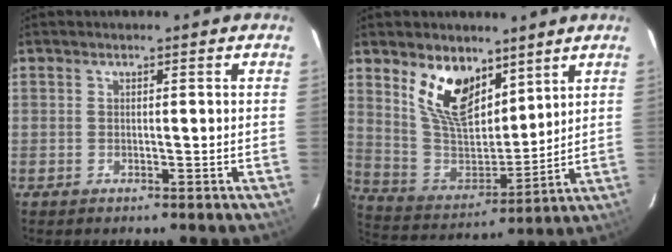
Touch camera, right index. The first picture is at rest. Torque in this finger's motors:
{"motor_torque": [1.11, 1.00, 0.36, 0.14]}